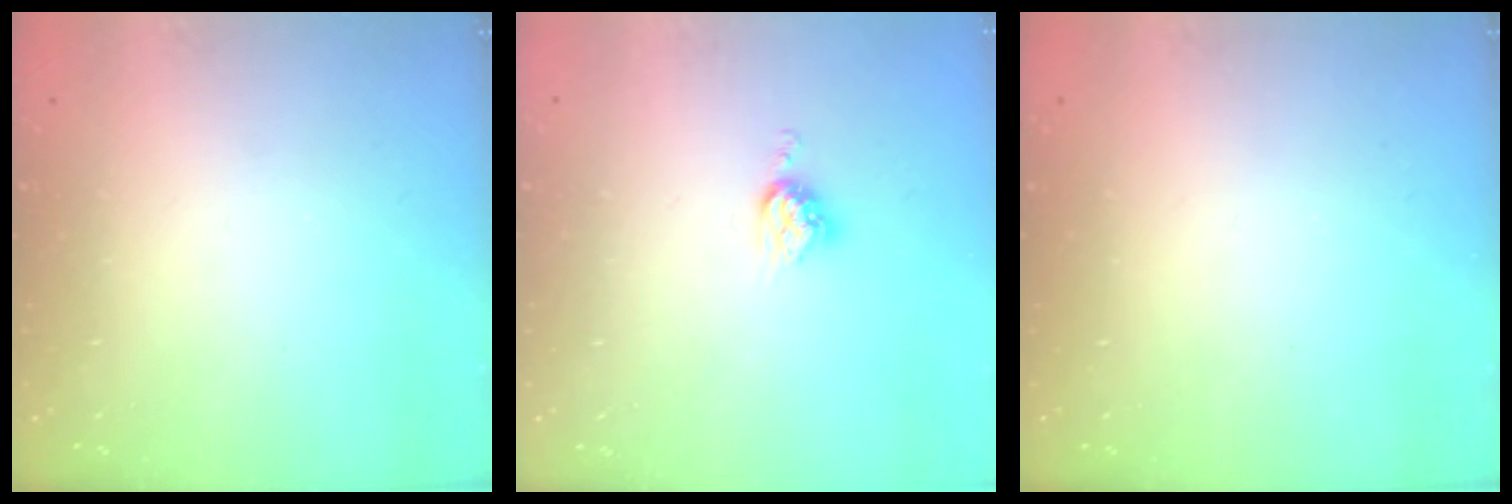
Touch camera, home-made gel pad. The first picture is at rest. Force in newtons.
{"total": 5.8, "press": 5.8, "slide": 0.3}
{"total": 0.0}